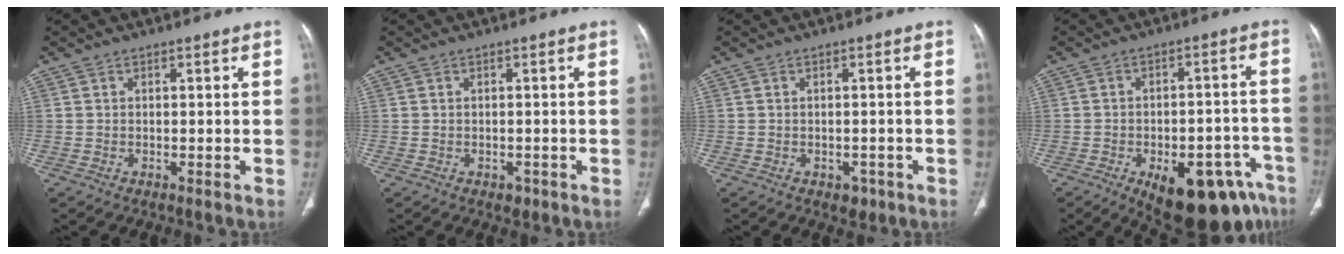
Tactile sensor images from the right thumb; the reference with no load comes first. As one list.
[{"total": 1.0, "force": [-0.4, 0.7, 0.5], "torque": [-0.006, 0.000, -0.001]}, {"total": 2.3, "force": [-1.1, 1.7, 1.1], "torque": [-0.003, 0.004, -0.008]}, {"total": 18.9, "force": [-10.1, 8.9, 13.3], "torque": [-0.112, 0.052, -0.124]}]